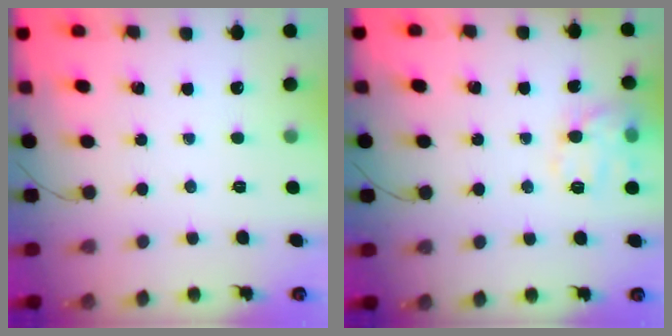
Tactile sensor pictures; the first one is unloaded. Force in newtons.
{"total": 11.4, "press": 11.4, "slide": 0.5}